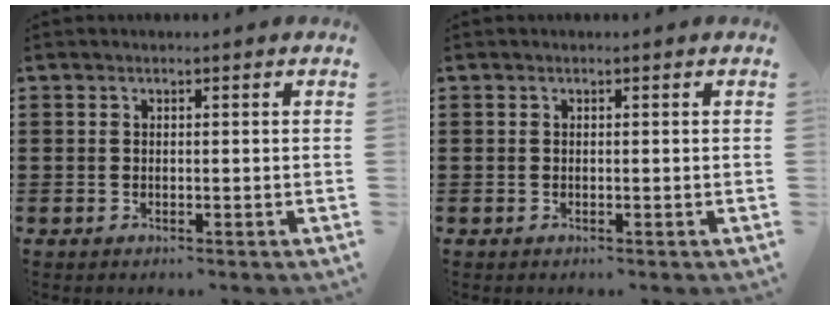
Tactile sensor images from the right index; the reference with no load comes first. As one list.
[{"total": 0.0}]